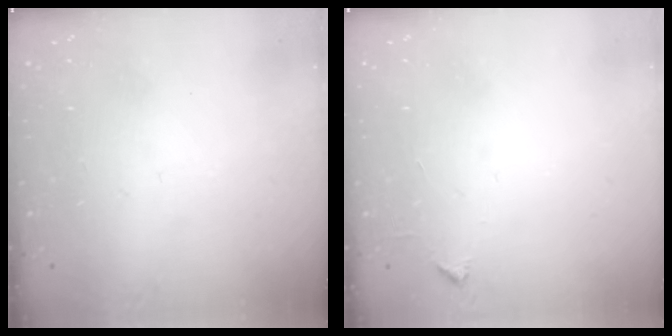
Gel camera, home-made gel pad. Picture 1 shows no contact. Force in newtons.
{"total": 2.1, "press": 2.1, "slide": 0.3}